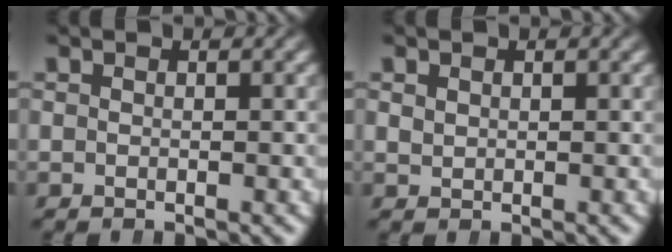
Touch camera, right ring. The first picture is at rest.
{"total": 0.7, "force": [0.6, 0.5, 0.0], "torque": [-0.002, -0.004, 0.019]}